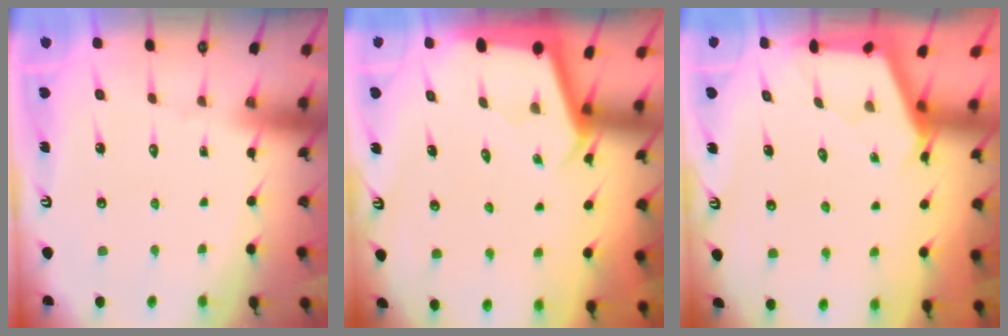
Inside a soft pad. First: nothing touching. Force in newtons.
{"total": 2.2, "press": 2.2, "slide": 0.1}
{"total": 2.7, "press": 2.7, "slide": 0.3}